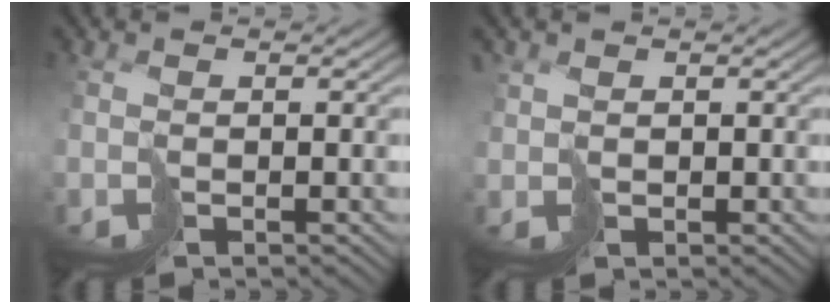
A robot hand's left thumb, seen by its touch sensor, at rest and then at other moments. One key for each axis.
{"total": 1.4, "fx": 1.0, "fy": 0.9, "fz": 0.2, "tx": -0.016, "ty": -0.001, "tz": 0.020}